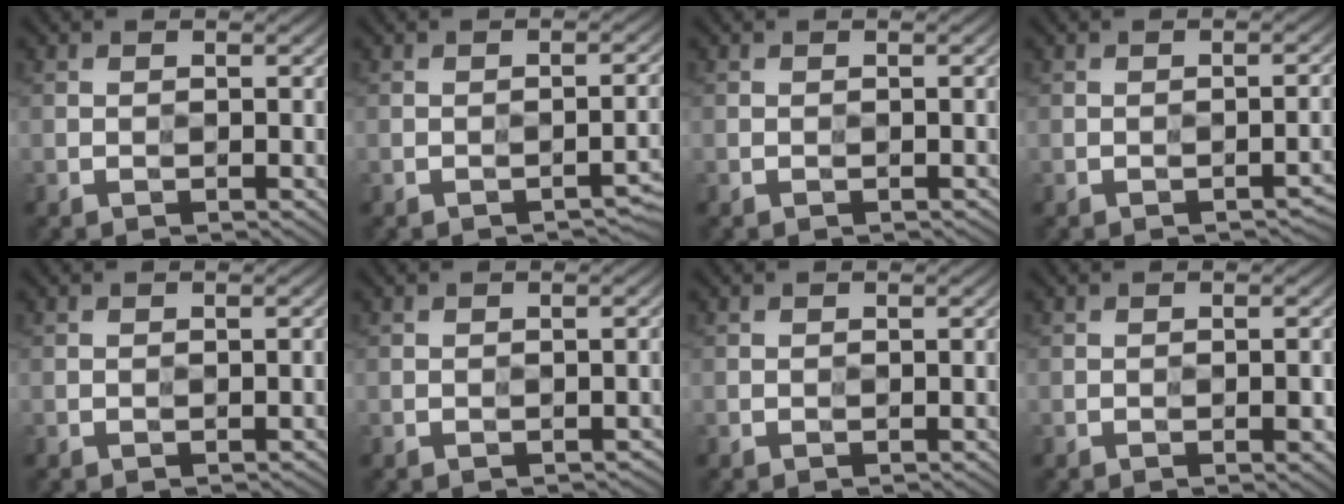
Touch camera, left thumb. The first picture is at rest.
{"total": 2.7, "force": [-1.8, 1.0, 1.8], "torque": [-0.013, -0.002, -0.022]}
{"total": 0.5, "force": [-0.4, 0.3, 0.3], "torque": [-0.002, -0.001, -0.001]}
{"total": 2.7, "force": [-1.5, 1.2, 1.9], "torque": [-0.012, -0.004, -0.014]}
{"total": 1.2, "force": [-0.7, 0.4, 0.9], "torque": [-0.005, 0.000, -0.004]}
{"total": 2.2, "force": [-1.1, 1.2, 1.5], "torque": [-0.007, -0.005, -0.007]}
{"total": 0.8, "force": [-0.4, 0.3, 0.6], "torque": [-0.005, 0.001, -0.004]}
{"total": 2.0, "force": [-1.0, 1.0, 1.5], "torque": [-0.011, -0.006, -0.010]}